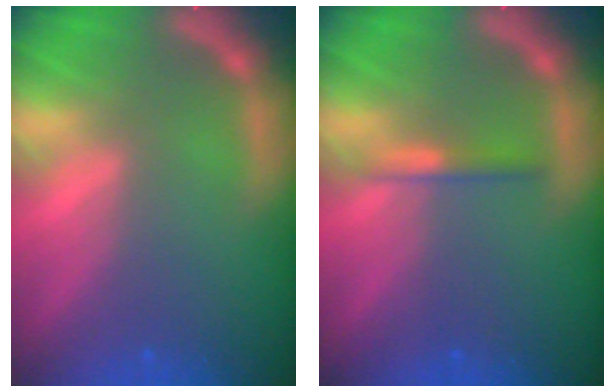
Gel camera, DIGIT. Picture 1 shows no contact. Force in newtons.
{"total": 1.4}